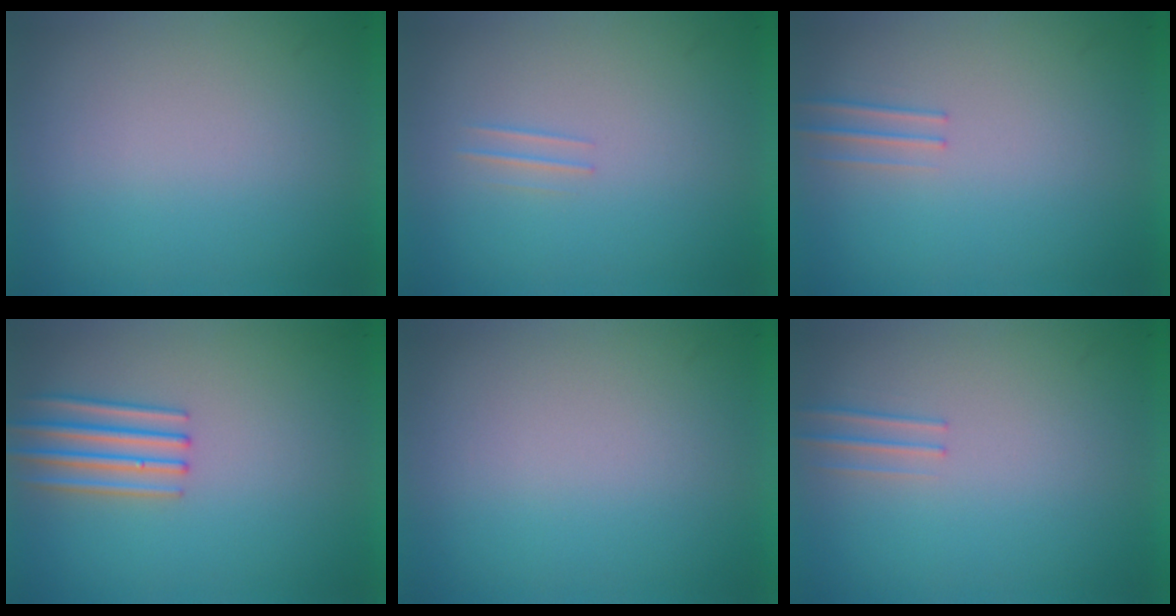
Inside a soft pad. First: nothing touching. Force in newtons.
{"total": 1.1}
{"total": 1.2}
{"total": 2.7}
{"total": 0.0}
{"total": 1.2}